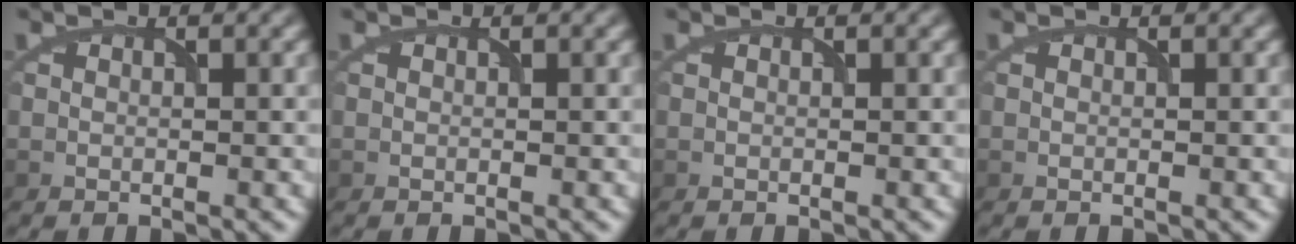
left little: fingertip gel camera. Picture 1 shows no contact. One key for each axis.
{"total": 0.0}
{"total": 0.0}
{"total": 0.0}